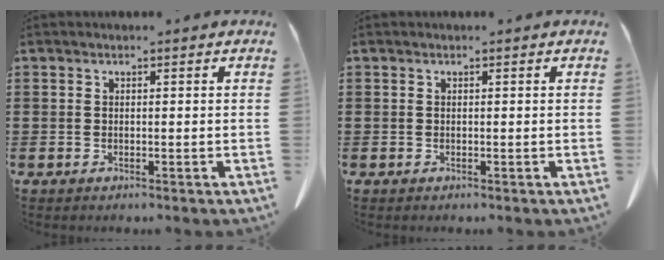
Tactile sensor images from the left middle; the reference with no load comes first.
{"total": 0.0}